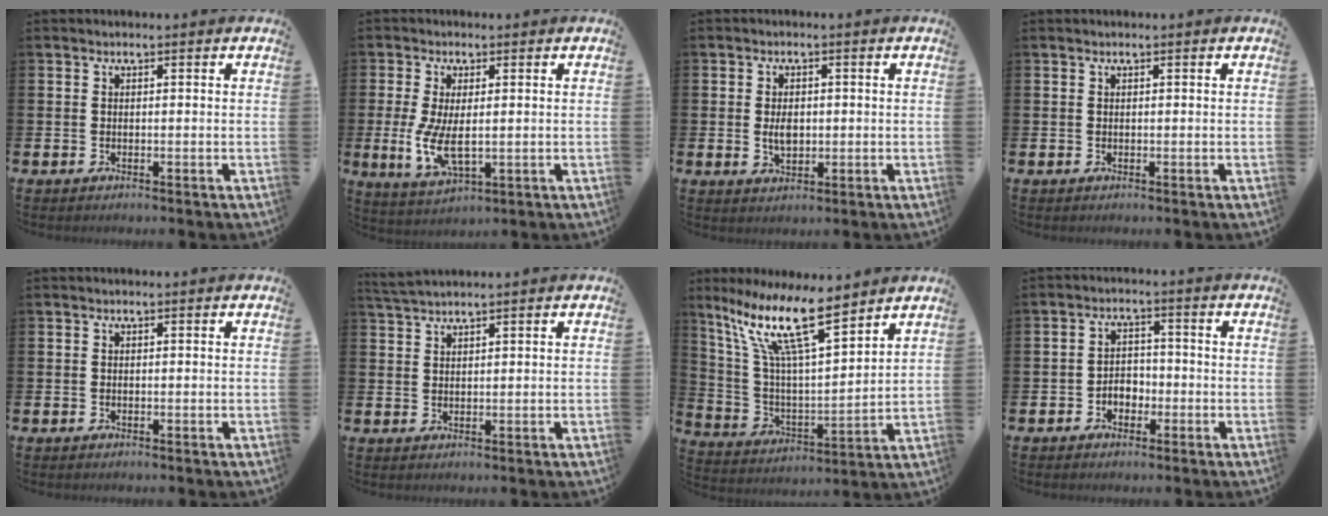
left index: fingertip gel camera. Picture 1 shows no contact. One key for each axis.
{"total": 6.4, "fx": 0.3, "fy": 2.8, "fz": 5.7, "tx": -0.099, "ty": -0.010, "tz": 0.004}
{"total": 2.9, "fx": 0.1, "fy": 1.9, "fz": 2.3, "tx": -0.035, "ty": 0.002, "tz": 0.000}
{"total": 0.0}
{"total": 0.0}
{"total": 1.9, "fx": 1.9, "fy": -0.2, "fz": 0.1, "tx": -0.011, "ty": -0.002, "tz": 0.038}
{"total": 14.2, "fx": 10.0, "fy": 3.5, "fz": 9.5, "tx": -0.209, "ty": -0.038, "tz": 0.175}
{"total": 2.8, "fx": -1.6, "fy": 2.1, "fz": 1.1, "tx": -0.021, "ty": 0.005, "tz": -0.036}